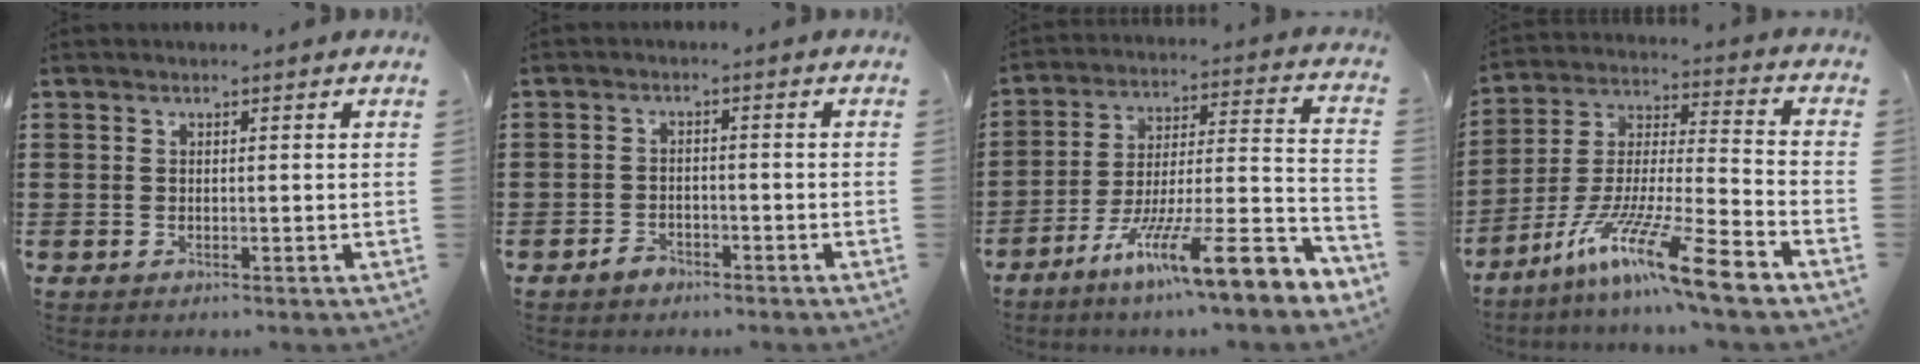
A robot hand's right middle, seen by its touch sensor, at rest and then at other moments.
{"total": 2.1, "force": [-1.8, 0.9, 0.5], "torque": [-0.015, 0.001, -0.037]}
{"total": 13.7, "force": [-9.5, 1.0, 9.8], "torque": [-0.157, 0.010, -0.170]}
{"total": 13.8, "force": [-10.3, 0.0, 9.1], "torque": [-0.176, 0.001, -0.197]}